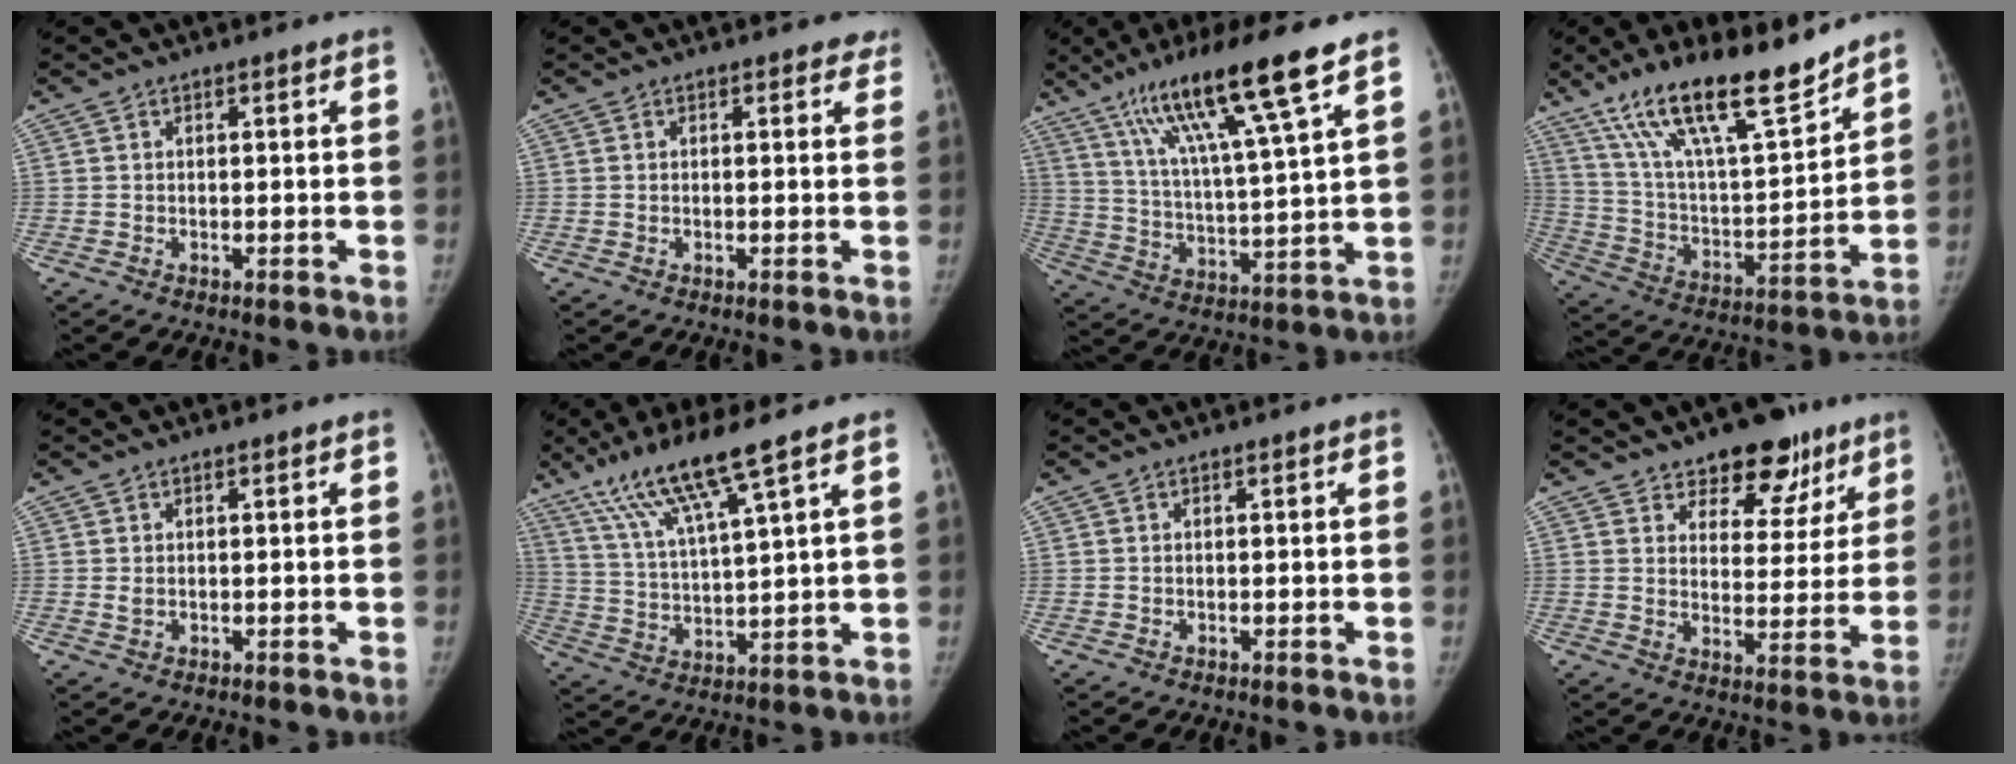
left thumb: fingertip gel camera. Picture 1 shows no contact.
{"total": 1.9, "force": [1.5, 1.1, 0.4], "torque": [0.018, -0.005, 0.003]}
{"total": 17.7, "force": [10.7, 1.3, 14.1], "torque": [-0.245, -0.035, 0.189]}
{"total": 20.7, "force": [15.4, 4.5, 13.1], "torque": [-0.203, -0.075, 0.277]}
{"total": 0.8, "force": [0.2, 0.5, 0.6], "torque": [-0.010, -0.002, 0.008]}
{"total": 12.5, "force": [8.2, 0.4, 9.4], "torque": [-0.185, -0.032, 0.164]}
{"total": 0.0}
{"total": 12.4, "force": [8.4, 6.9, 6.1], "torque": [-0.025, -0.042, 0.119]}